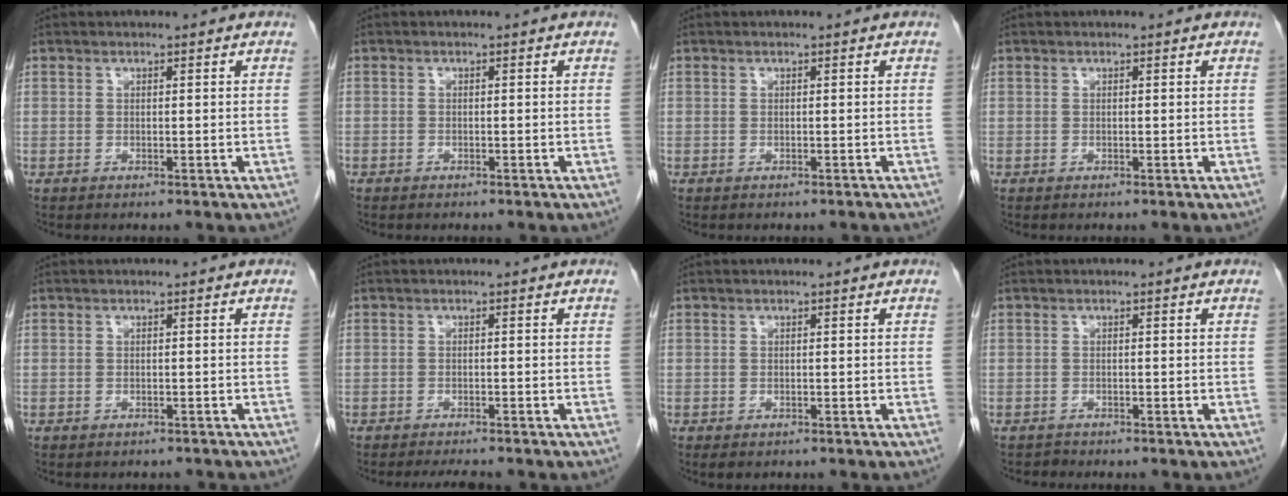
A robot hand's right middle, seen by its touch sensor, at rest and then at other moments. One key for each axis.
{"total": 0.6, "fx": -0.5, "fy": 0.4, "fz": 0.1, "tx": -0.005, "ty": 0.003, "tz": -0.009}
{"total": 2.1, "fx": -1.9, "fy": 0.6, "fz": 0.6, "tx": -0.015, "ty": -0.005, "tz": -0.022}
{"total": 0.0}
{"total": 1.8, "fx": -1.6, "fy": 0.7, "fz": 0.4, "tx": -0.010, "ty": -0.001, "tz": -0.019}
{"total": 3.0, "fx": -2.7, "fy": 0.2, "fz": 1.3, "tx": -0.021, "ty": -0.009, "tz": -0.037}
{"total": 1.2, "fx": -0.7, "fy": 0.7, "fz": 0.6, "tx": -0.008, "ty": 0.000, "tz": -0.004}
{"total": 0.5, "fx": -0.5, "fy": 0.1, "fz": -0.2, "tx": -0.002, "ty": -0.003, "tz": -0.010}